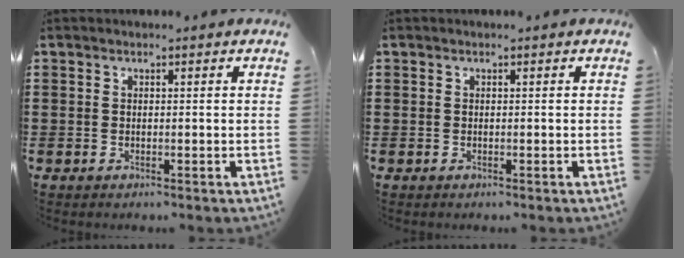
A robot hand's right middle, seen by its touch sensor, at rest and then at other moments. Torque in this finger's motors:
{"motor_torque": [0.00, 0.00, 0.00, -0.01]}